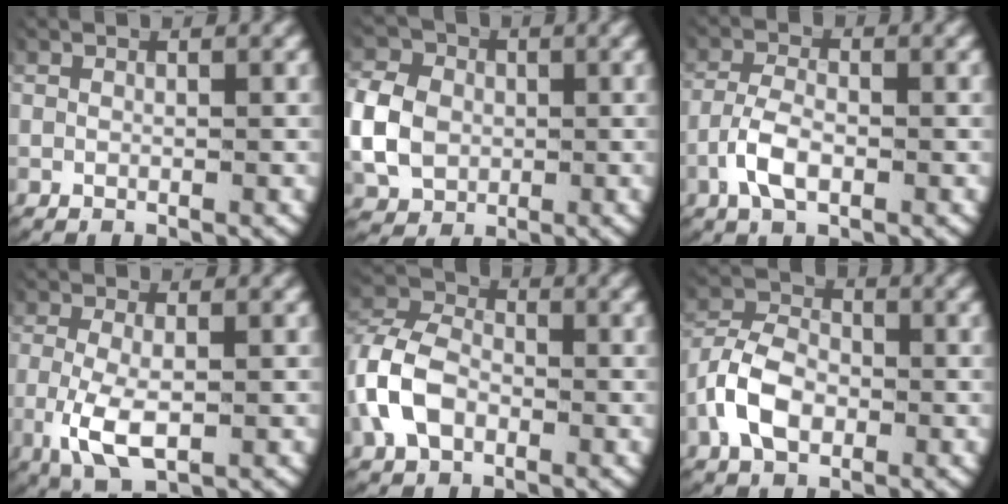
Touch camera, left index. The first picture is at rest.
{"total": 6.3, "force": [0.0, 5.4, 3.2], "torque": [-0.072, -0.012, 0.005]}
{"total": 3.6, "force": [-1.5, 1.9, 2.6], "torque": [-0.063, -0.009, -0.023]}
{"total": 4.7, "force": [-1.3, 2.2, 3.9], "torque": [-0.088, -0.016, -0.013]}
{"total": 6.3, "force": [-0.8, 5.3, 3.3], "torque": [-0.081, -0.001, -0.020]}
{"total": 5.4, "force": [-1.3, 4.2, 3.1], "torque": [-0.068, -0.007, -0.023]}